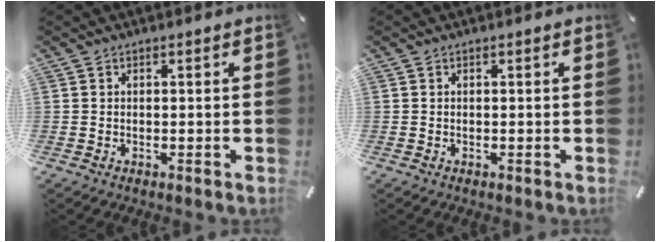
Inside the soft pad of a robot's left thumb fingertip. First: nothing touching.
{"total": 0.0}